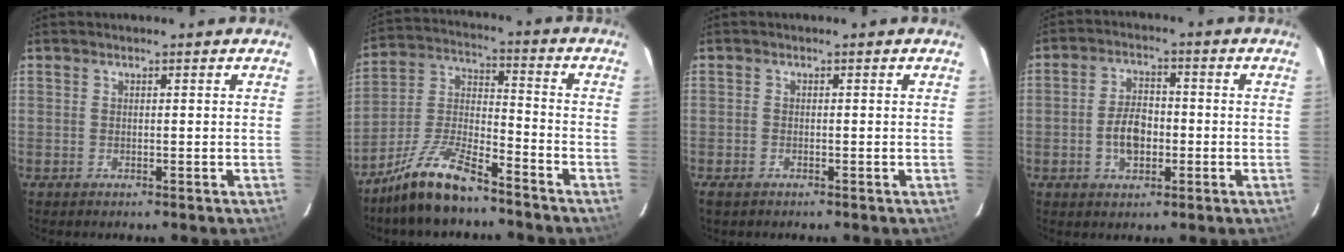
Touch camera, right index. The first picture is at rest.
{"total": 13.2, "force": [-10.0, 3.6, 7.9], "torque": [-0.176, 0.008, -0.191]}
{"total": 1.6, "force": [-1.2, 0.8, 0.7], "torque": [-0.019, -0.004, -0.024]}
{"total": 6.5, "force": [-1.6, 4.0, 4.8], "torque": [-0.094, 0.011, -0.023]}